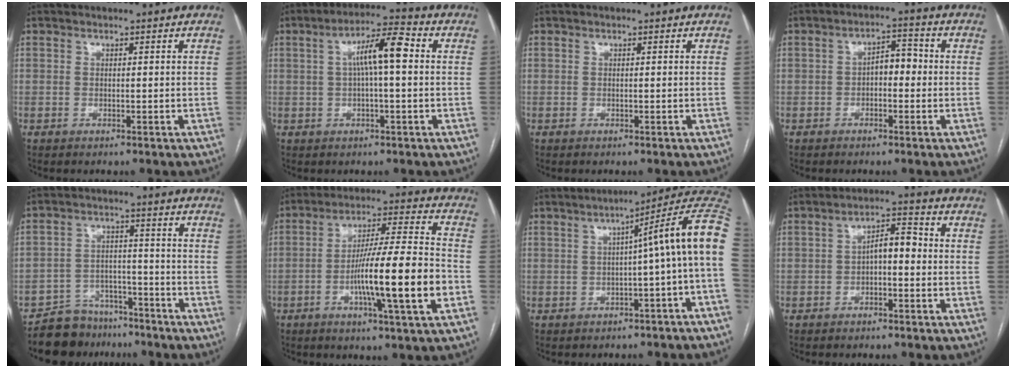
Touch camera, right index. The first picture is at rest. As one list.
[{"total": 7.8, "force": [1.1, 1.1, 7.6], "torque": [-0.134, 0.027, 0.014]}, {"total": 0.0}, {"total": 4.1, "force": [-0.5, 2.0, 3.5], "torque": [-0.052, 0.023, -0.011]}, {"total": 8.5, "force": [-7.2, 4.5, 0.2], "torque": [0.009, 0.030, -0.119]}, {"total": 15.9, "force": [-4.4, 0.1, 15.3], "torque": [-0.257, -0.001, -0.074]}, {"total": 11.0, "force": [-0.1, -0.7, 11.0], "torque": [-0.130, 0.035, -0.013]}, {"total": 4.8, "force": [-0.2, 1.7, 4.4], "torque": [-0.071, 0.024, -0.005]}]